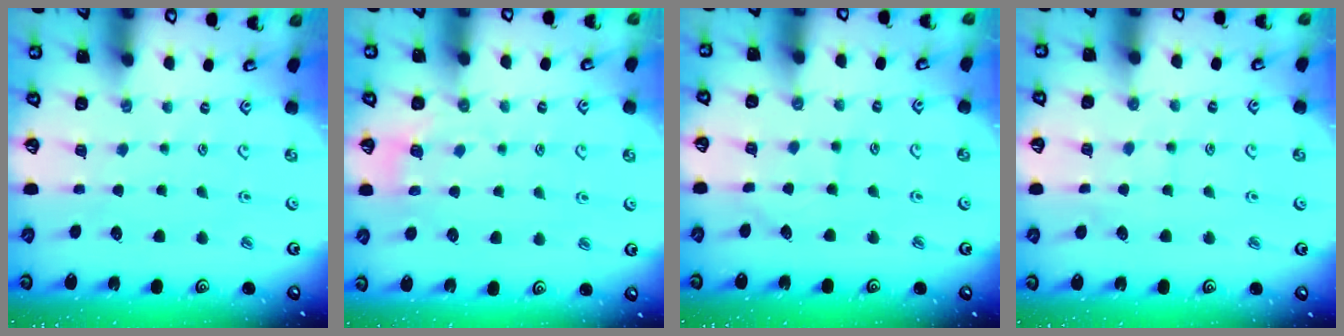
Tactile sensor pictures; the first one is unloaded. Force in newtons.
{"total": 4.4, "press": 4.1, "slide": 1.7}
{"total": 4.1, "press": 4.1, "slide": 0.4}
{"total": 4.9, "press": 4.9, "slide": 0.4}